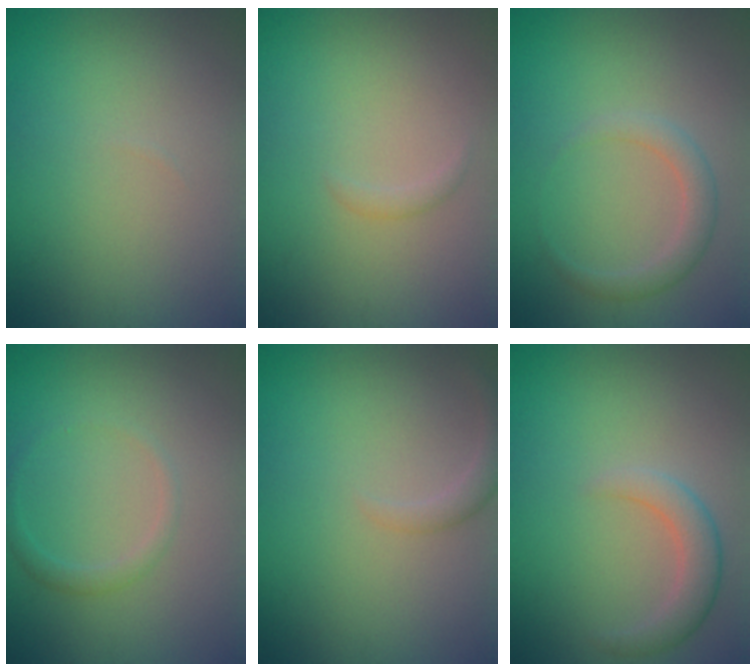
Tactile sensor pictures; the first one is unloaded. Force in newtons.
{"total": 0.7, "press": 0.7, "slide": 0.0}
{"total": 2.1, "press": 2.1, "slide": 0.1}
{"total": 1.3, "press": 1.3, "slide": 0.0}
{"total": 1.5, "press": 1.5, "slide": 0.2}
{"total": 2.8, "press": 2.8, "slide": 0.1}